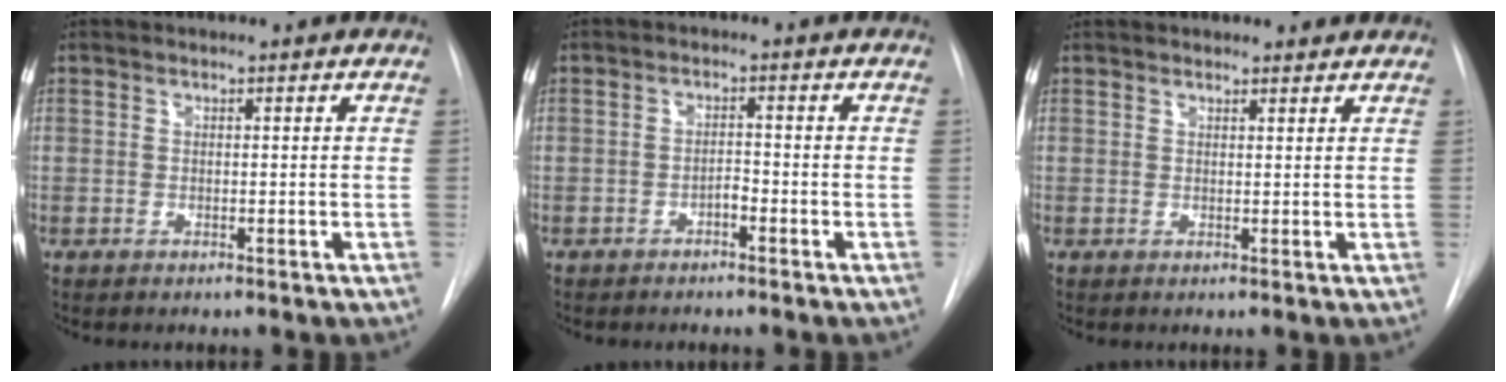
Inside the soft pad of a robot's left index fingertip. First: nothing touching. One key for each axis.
{"total": 1.5, "fx": -1.1, "fy": 0.4, "fz": 0.9, "tx": -0.014, "ty": 0.003, "tz": -0.020}
{"total": 6.9, "fx": 6.4, "fy": 1.7, "fz": 2.2, "tx": -0.026, "ty": 0.032, "tz": 0.076}